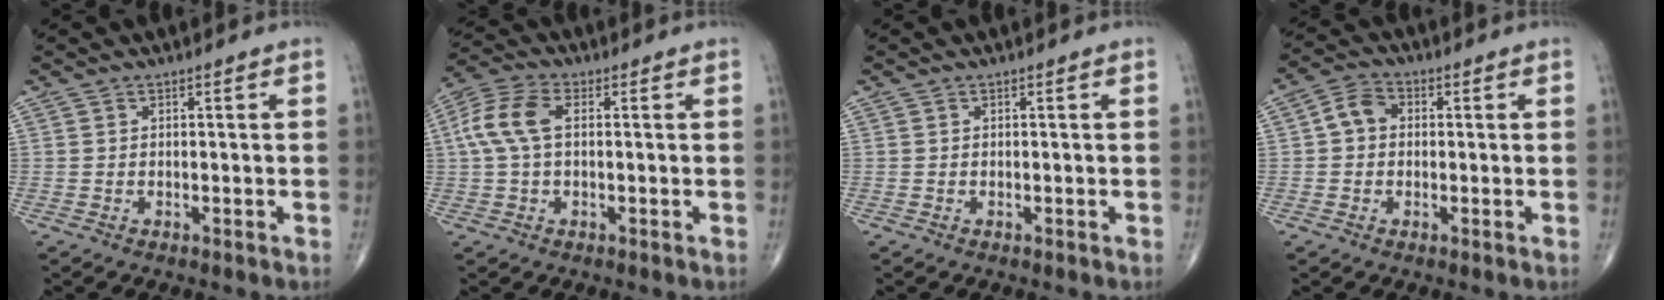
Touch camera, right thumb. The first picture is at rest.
{"total": 8.3, "force": [1.1, 4.6, 6.8], "torque": [-0.164, 0.025, 0.019]}
{"total": 0.0}
{"total": 4.9, "force": [0.2, 4.0, 2.9], "torque": [-0.042, 0.015, -0.005]}